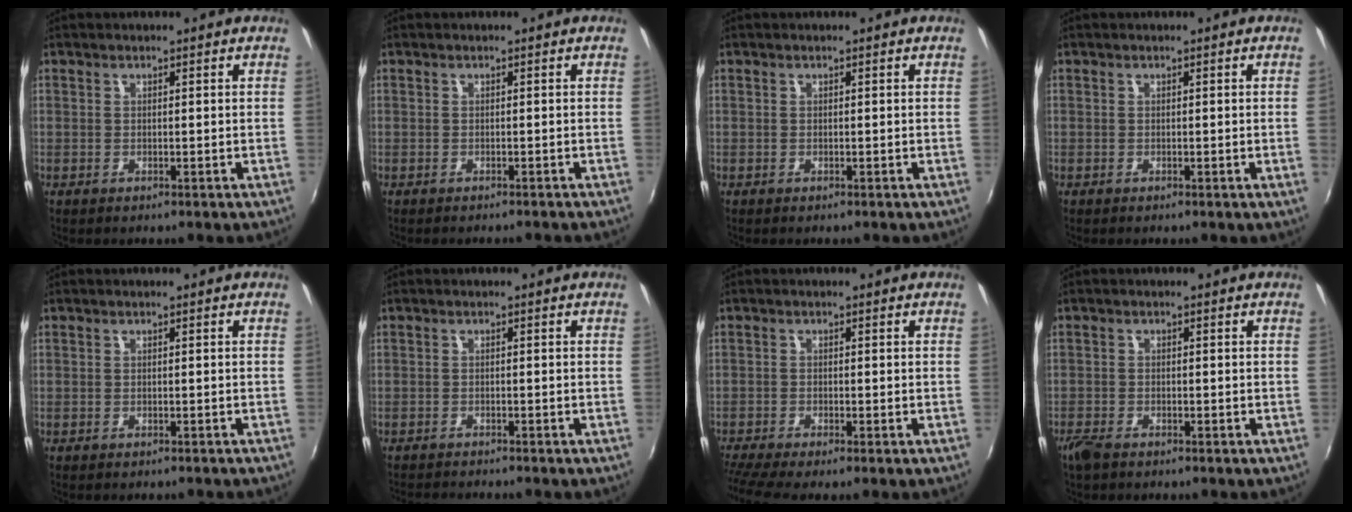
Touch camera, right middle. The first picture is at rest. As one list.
[{"total": 1.8, "force": [-1.7, 0.3, 0.6], "torque": [-0.018, -0.010, -0.026]}, {"total": 0.0}, {"total": 0.6, "force": [0.1, -0.3, 0.5], "torque": [-0.003, -0.003, 0.001]}, {"total": 1.4, "force": [-1.2, 0.4, 0.4], "torque": [-0.012, -0.007, -0.016]}, {"total": 3.4, "force": [-3.3, -0.2, 0.8], "torque": [-0.028, -0.016, -0.060]}, {"total": 5.1, "force": [-4.2, -0.5, 2.9], "torque": [-0.072, -0.026, -0.079]}, {"total": 2.8, "force": [-2.2, 1.0, 1.3], "torque": [-0.035, -0.008, -0.046]}]